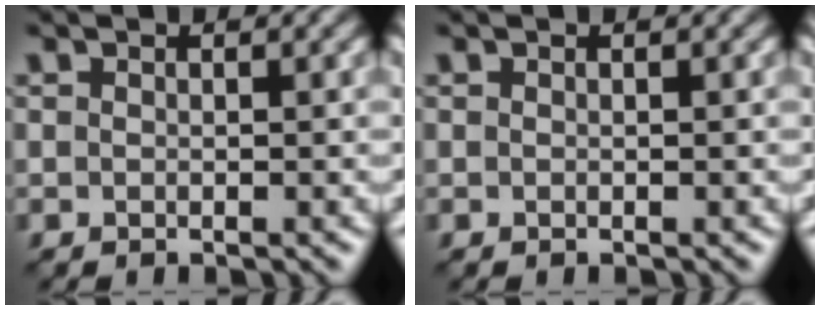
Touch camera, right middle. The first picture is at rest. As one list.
[{"total": 0.0}]